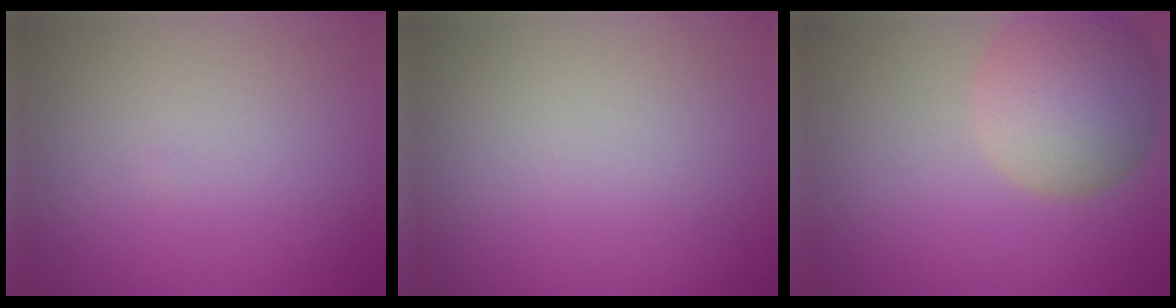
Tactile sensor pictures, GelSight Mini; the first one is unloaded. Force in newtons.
{"total": 0.0}
{"total": 7.6, "press": 7.5, "slide": 0.5}